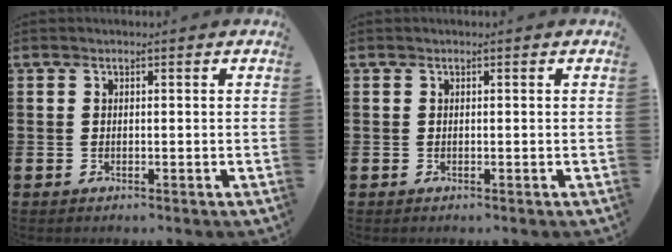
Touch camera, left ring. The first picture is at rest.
{"total": 0.0}